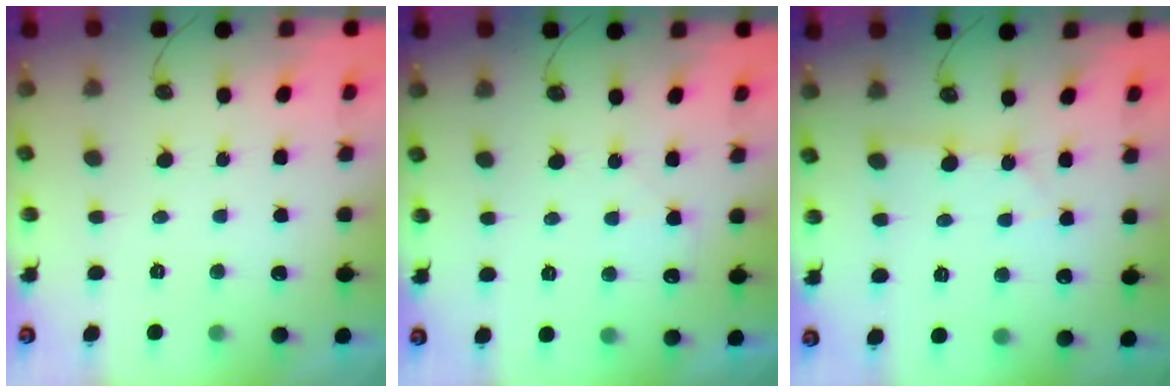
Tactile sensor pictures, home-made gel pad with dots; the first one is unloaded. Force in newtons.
{"total": 4.9, "press": 4.8, "slide": 0.8}
{"total": 1.4, "press": 1.4, "slide": 0.2}